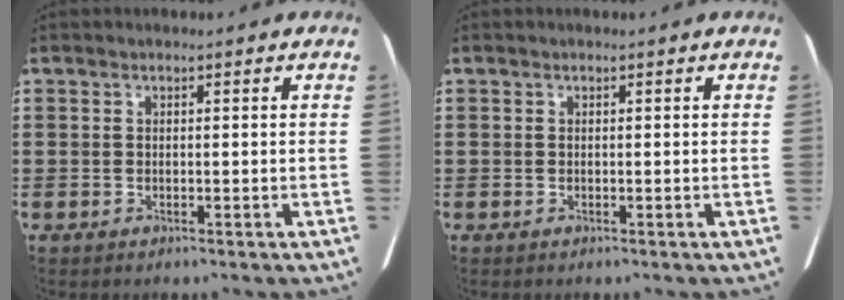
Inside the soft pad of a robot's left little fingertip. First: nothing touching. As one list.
[{"total": 0.0}]